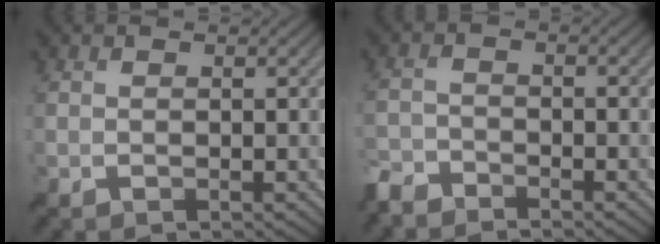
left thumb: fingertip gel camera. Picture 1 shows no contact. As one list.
[{"total": 3.5, "force": [-3.3, 0.9, 0.7], "torque": [-0.015, -0.008, -0.081]}]